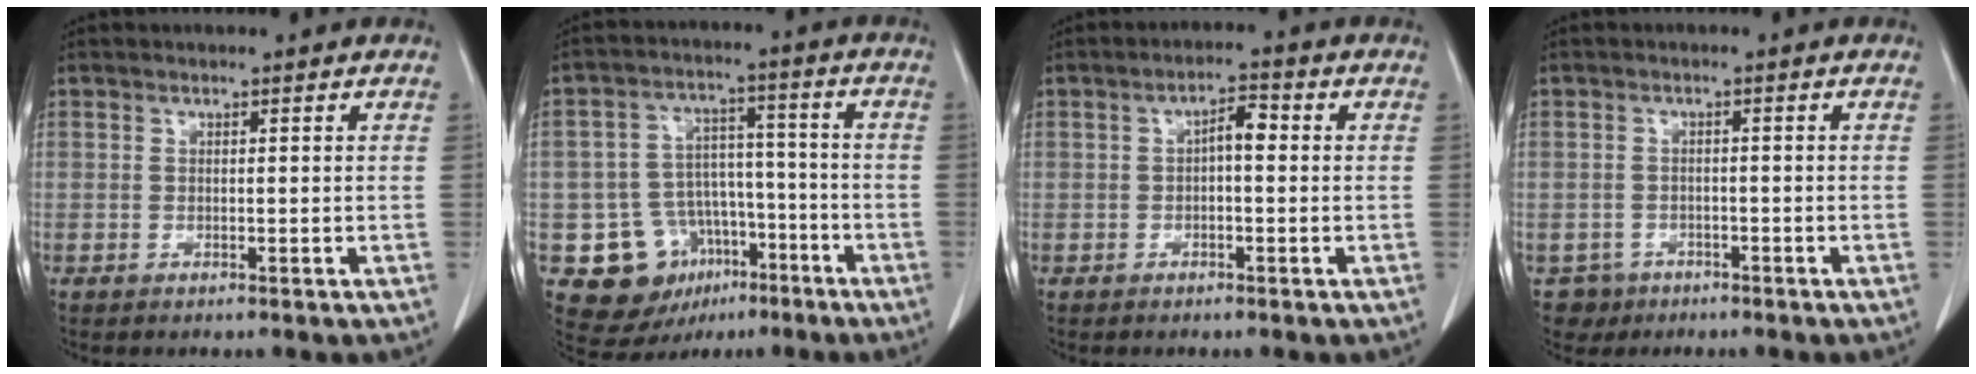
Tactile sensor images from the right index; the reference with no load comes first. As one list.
[{"total": 12.3, "force": [-5.6, 10.0, 4.5], "torque": [-0.068, 0.041, -0.074]}, {"total": 3.2, "force": [0.1, 1.1, 3.0], "torque": [-0.049, 0.013, -0.001]}, {"total": 3.2, "force": [-1.9, 2.6, -0.4], "torque": [0.008, 0.009, -0.030]}]